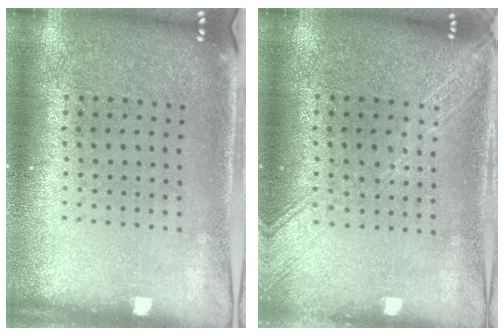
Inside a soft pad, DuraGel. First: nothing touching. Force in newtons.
{"total": 1.7, "press": 1.7, "slide": 0.2}